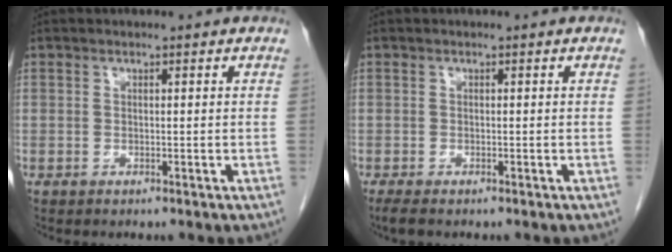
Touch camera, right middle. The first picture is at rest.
{"total": 1.9, "force": [-1.5, 0.4, 1.1], "torque": [-0.025, -0.008, -0.023]}